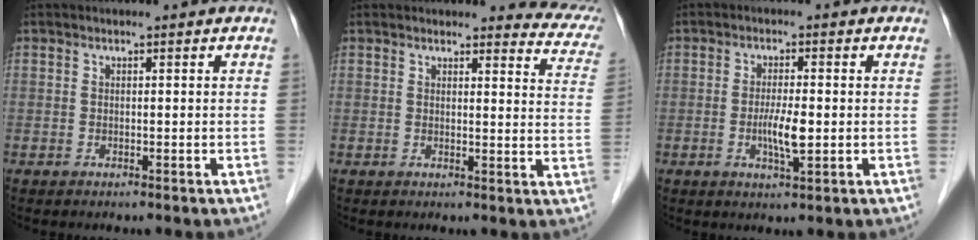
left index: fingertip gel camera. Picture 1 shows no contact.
{"total": 10.0, "force": [9.6, 1.7, 2.2], "torque": [0.008, -0.032, 0.071]}
{"total": 4.4, "force": [-0.6, 0.5, 4.3], "torque": [-0.082, -0.006, -0.009]}